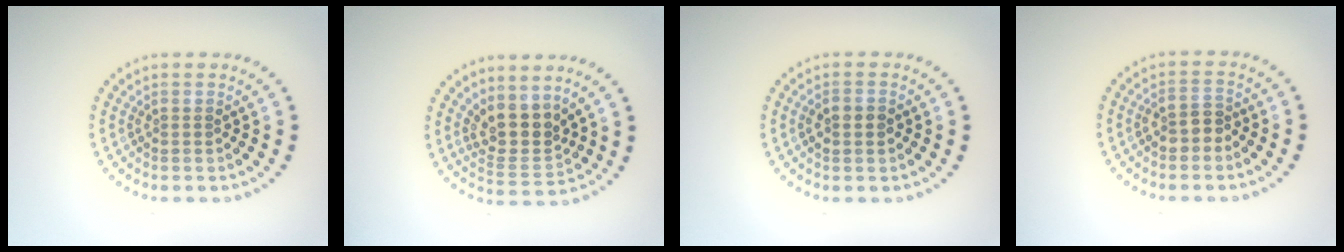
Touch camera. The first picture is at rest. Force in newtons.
{"total": 3.7, "press": 2.9, "slide": 2.2}
{"total": 1.6, "press": 1.6, "slide": 0.2}
{"total": 2.1, "press": 2.0, "slide": 0.7}